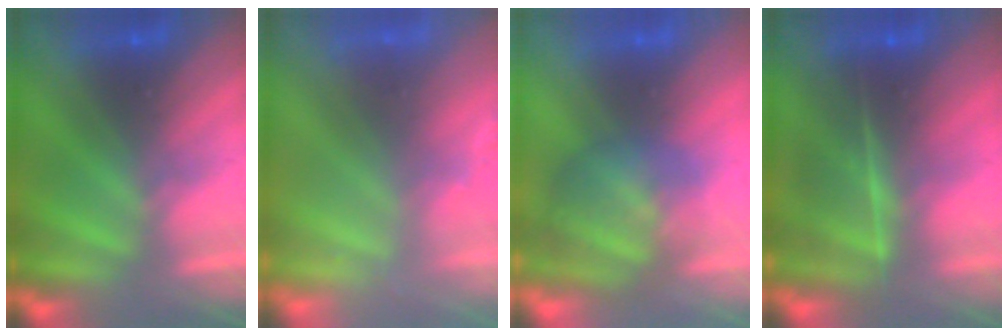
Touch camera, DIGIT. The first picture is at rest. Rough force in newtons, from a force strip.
{"total": 2.9}
{"total": 2.9}
{"total": 7.5}